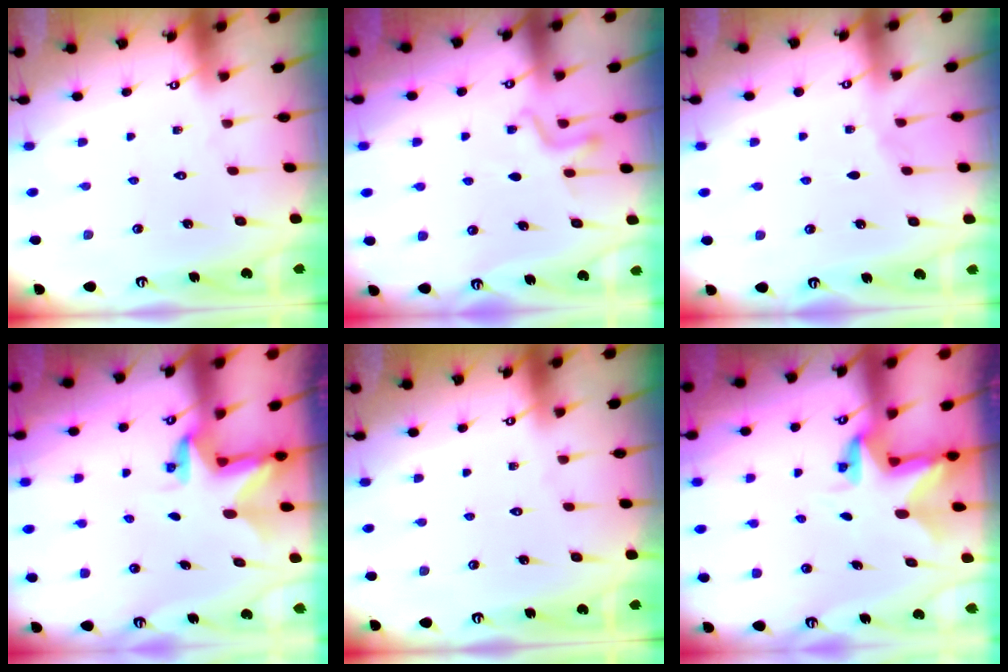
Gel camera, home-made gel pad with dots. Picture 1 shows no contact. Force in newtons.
{"total": 4.8, "press": 4.6, "slide": 1.2}
{"total": 3.3, "press": 3.3, "slide": 0.4}
{"total": 2.8, "press": 2.8, "slide": 0.2}
{"total": 0.0}
{"total": 4.0, "press": 4.0, "slide": 0.4}